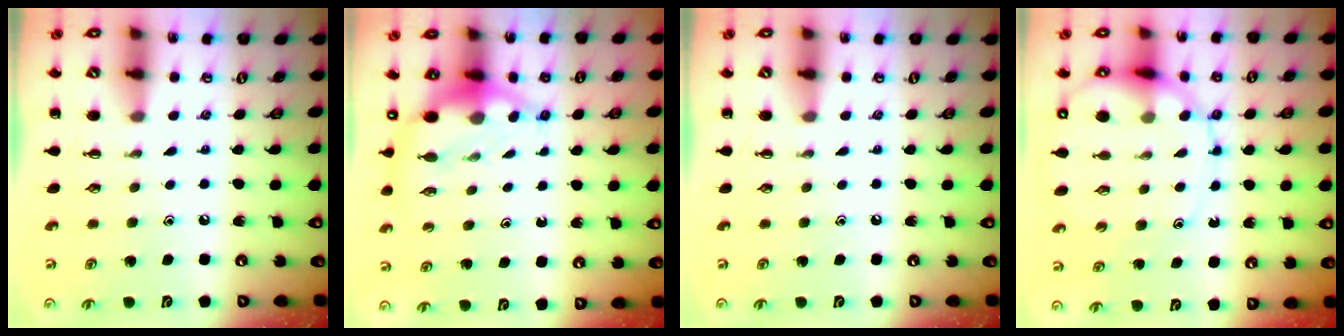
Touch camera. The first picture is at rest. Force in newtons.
{"total": 7.0, "press": 6.9, "slide": 1.6}
{"total": 0.0}
{"total": 12.8, "press": 12.5, "slide": 3.0}